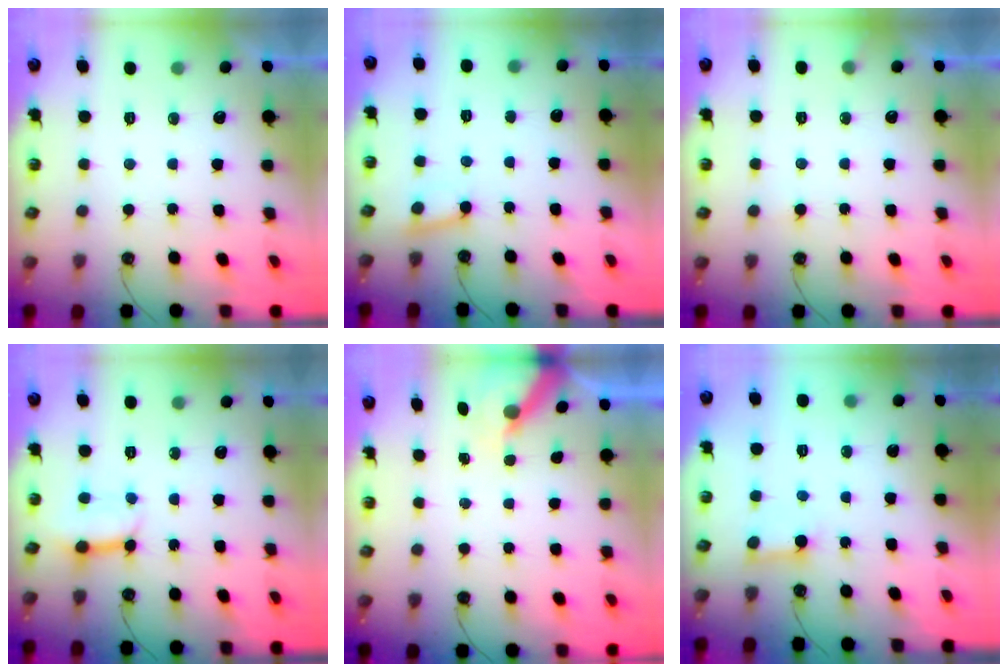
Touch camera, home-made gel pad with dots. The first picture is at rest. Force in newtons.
{"total": 3.2, "press": 3.2, "slide": 0.4}
{"total": 5.4, "press": 5.4, "slide": 0.4}
{"total": 7.5, "press": 7.5, "slide": 0.9}
{"total": 6.3, "press": 6.2, "slide": 0.7}
{"total": 2.8, "press": 2.7, "slide": 0.3}